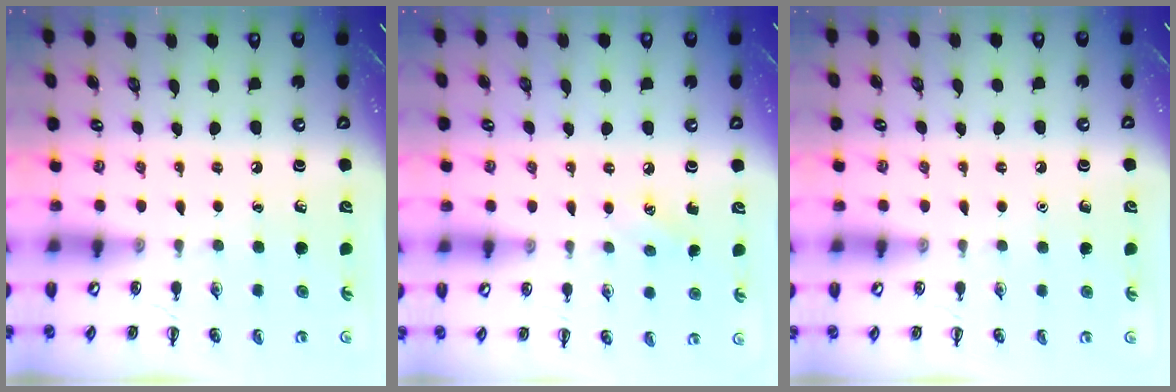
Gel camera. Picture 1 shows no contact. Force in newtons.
{"total": 5.7, "press": 5.5, "slide": 1.7}
{"total": 1.6, "press": 1.5, "slide": 0.1}